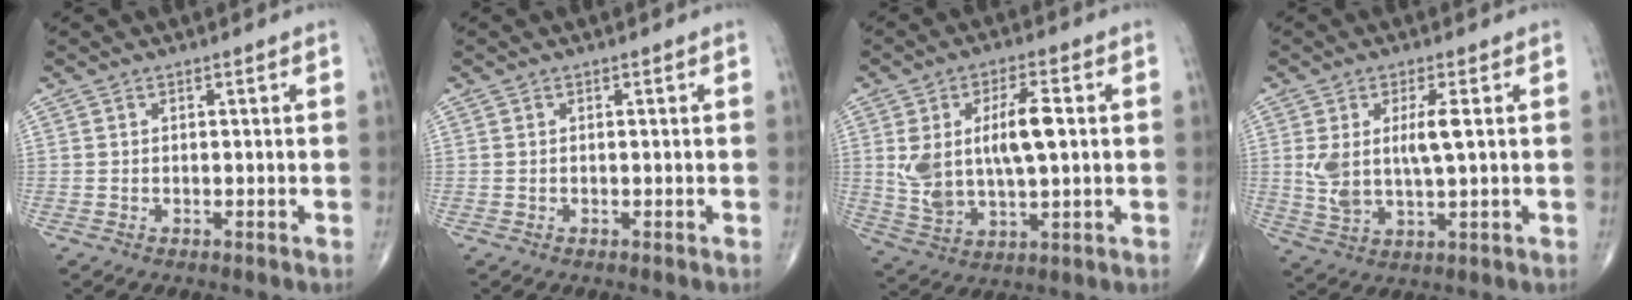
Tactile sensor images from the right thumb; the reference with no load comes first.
{"total": 0.0}
{"total": 13.3, "force": [1.9, 6.0, 11.8], "torque": [-0.220, 0.004, 0.043]}
{"total": 8.4, "force": [1.5, 2.8, 7.8], "torque": [-0.164, -0.008, 0.035]}